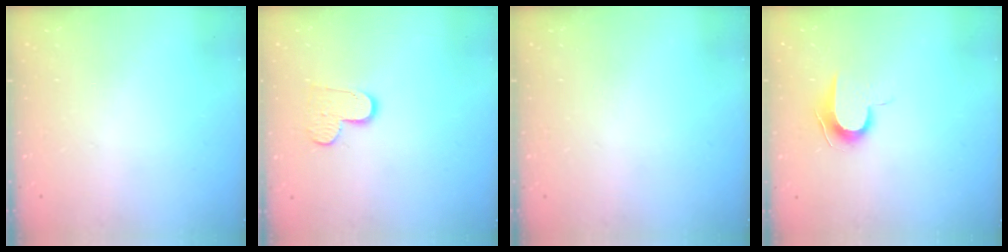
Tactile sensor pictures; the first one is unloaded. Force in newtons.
{"total": 9.1, "press": 9.1, "slide": 0.7}
{"total": 0.0}
{"total": 7.8, "press": 7.8, "slide": 0.7}